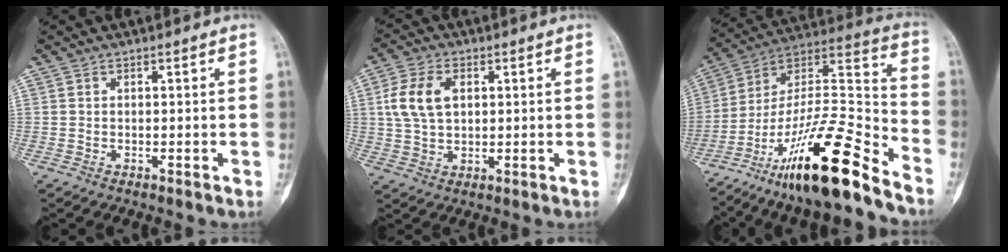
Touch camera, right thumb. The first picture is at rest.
{"total": 8.4, "force": [1.9, 5.4, 6.2], "torque": [-0.123, 0.005, 0.038]}
{"total": 24.6, "force": [-16.7, 4.4, 17.6], "torque": [-0.314, 0.083, -0.289]}